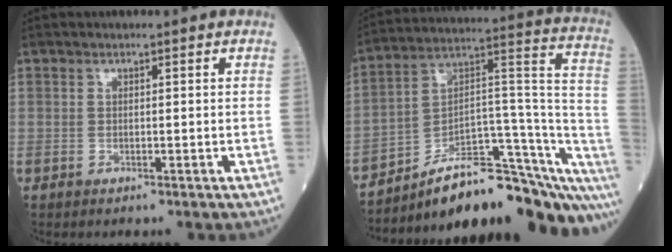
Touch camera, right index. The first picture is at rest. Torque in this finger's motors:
{"motor_torque": [0.32, -1.12, 0.78, 0.06]}